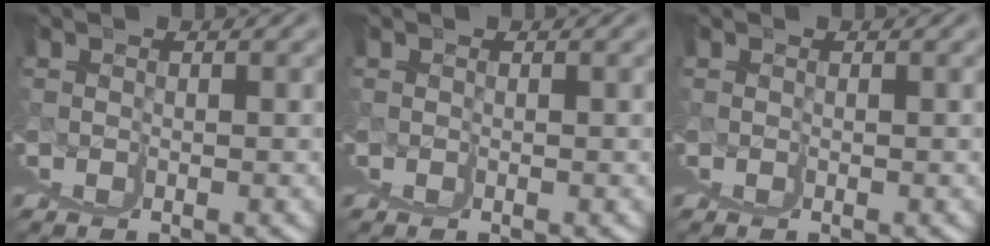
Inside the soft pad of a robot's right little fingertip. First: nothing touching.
{"total": 0.0}
{"total": 0.0}